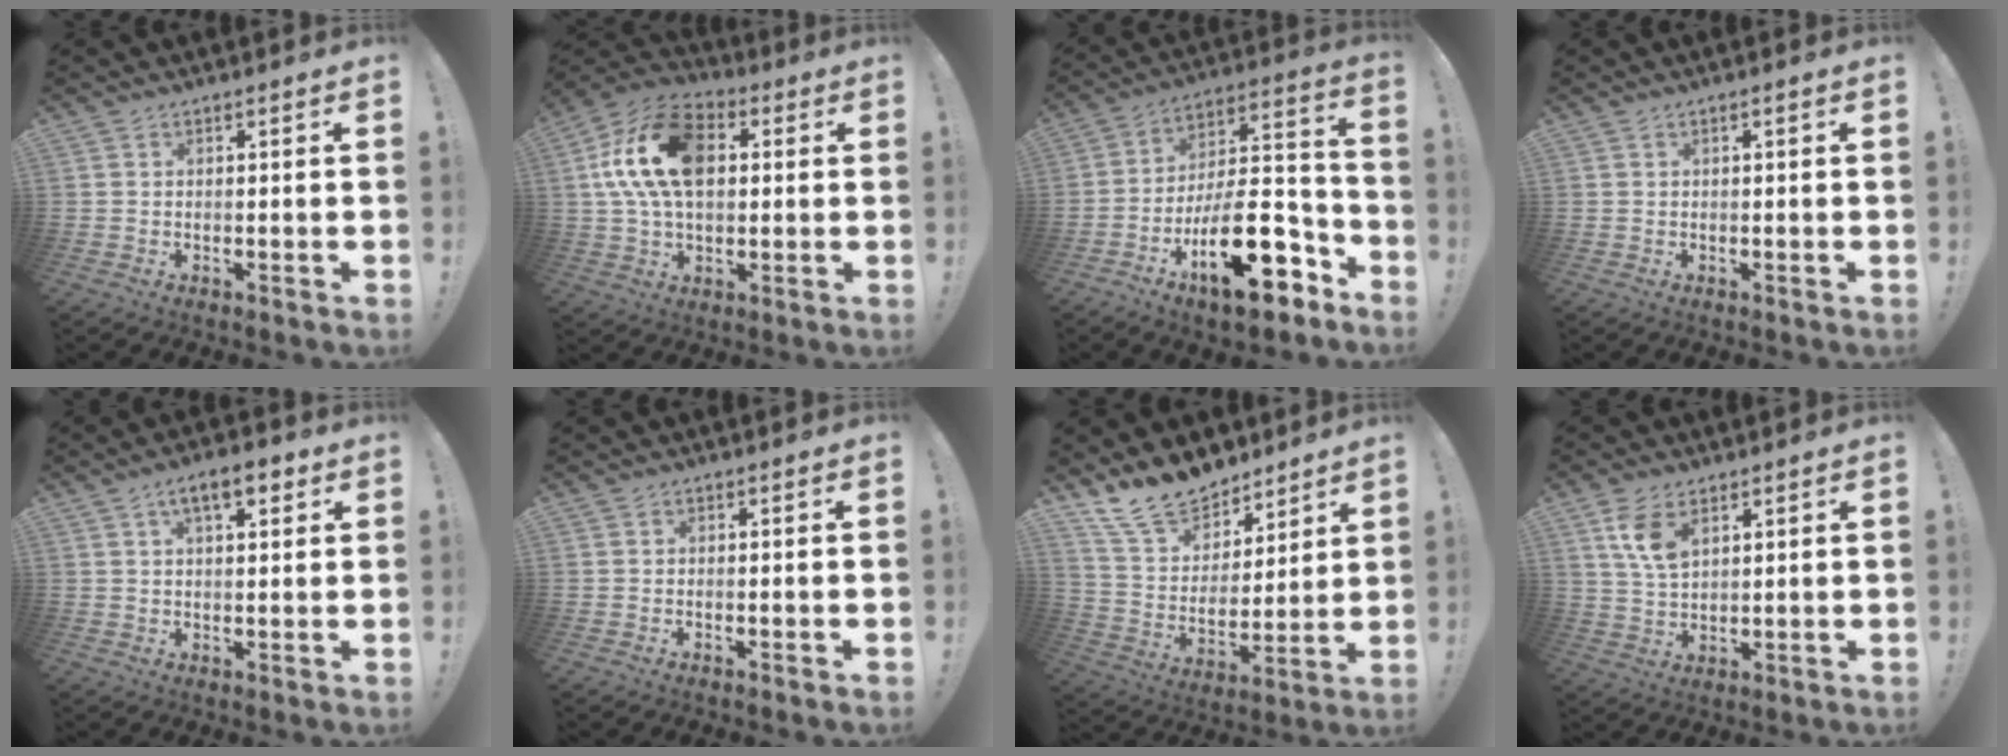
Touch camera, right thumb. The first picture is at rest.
{"total": 19.2, "force": [3.8, 12.4, 14.1], "torque": [-0.252, 0.007, 0.070]}
{"total": 24.6, "force": [-10.7, 10.2, 19.6], "torque": [-0.314, 0.064, -0.167]}
{"total": 0.7, "force": [0.0, -0.1, 0.7], "torque": [-0.010, -0.001, -0.001]}
{"total": 7.6, "force": [3.7, 2.8, 6.0], "torque": [-0.085, -0.007, 0.059]}
{"total": 0.0}
{"total": 15.8, "force": [12.8, 7.8, 4.8], "torque": [-0.102, -0.098, 0.244]}
{"total": 7.9, "force": [4.1, 4.1, 5.3], "torque": [-0.100, -0.014, 0.075]}